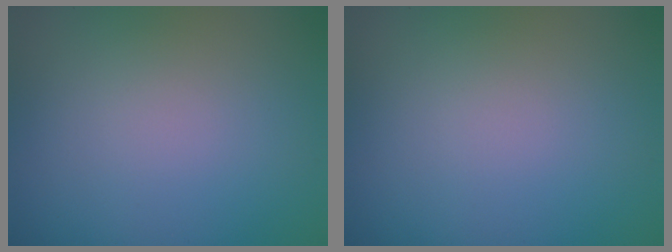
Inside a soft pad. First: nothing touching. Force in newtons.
{"total": 0.0}